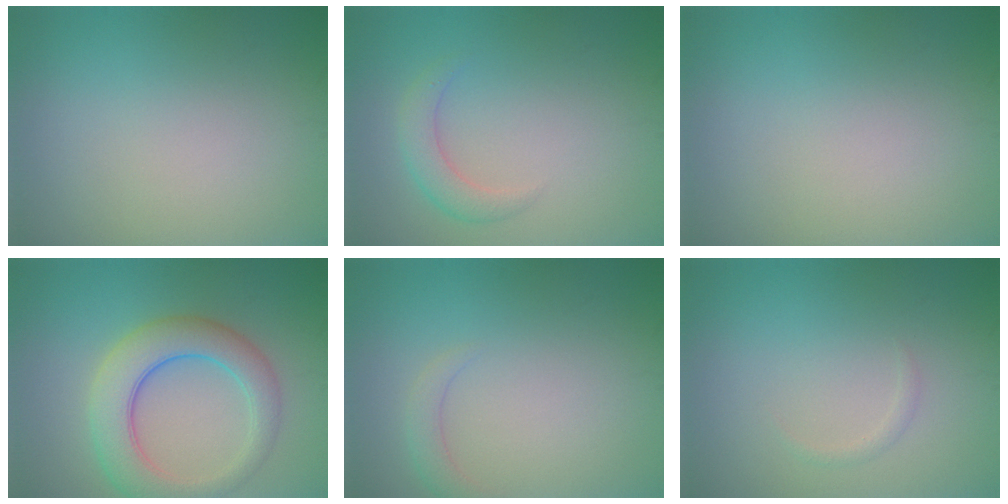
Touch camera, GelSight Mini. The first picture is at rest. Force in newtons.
{"total": 2.3, "press": 2.3, "slide": 0.1}
{"total": 0.0}
{"total": 6.3, "press": 6.3, "slide": 0.2}
{"total": 1.4, "press": 1.4, "slide": 0.2}
{"total": 0.7, "press": 0.7, "slide": 0.0}